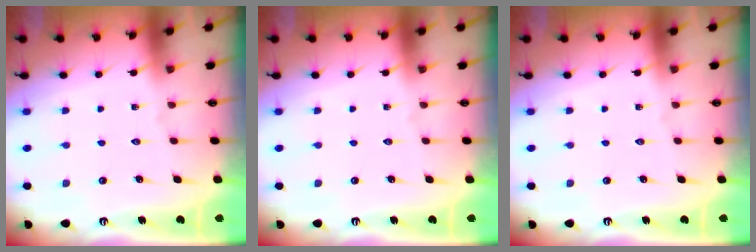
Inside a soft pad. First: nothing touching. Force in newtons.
{"total": 0.0}
{"total": 0.0}